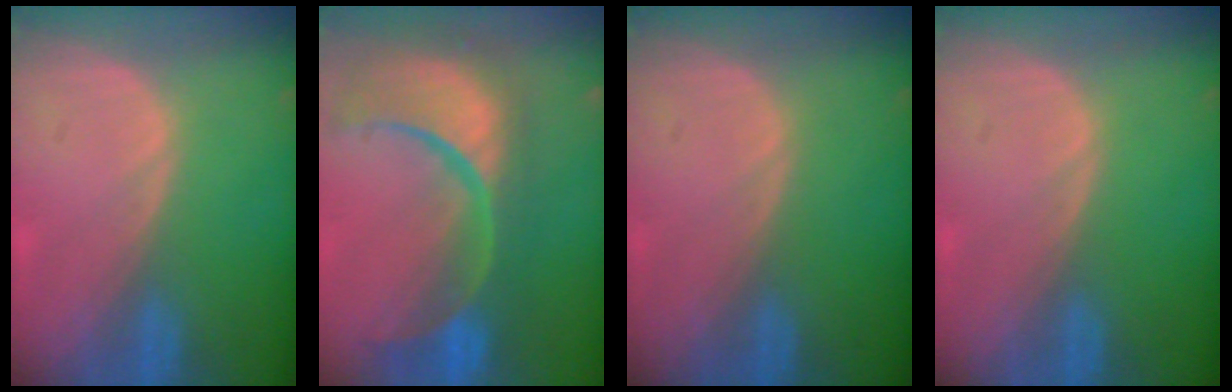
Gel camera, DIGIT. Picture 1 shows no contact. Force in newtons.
{"total": 14.3, "press": 11.4, "slide": 8.7}
{"total": 0.0}
{"total": 0.0}